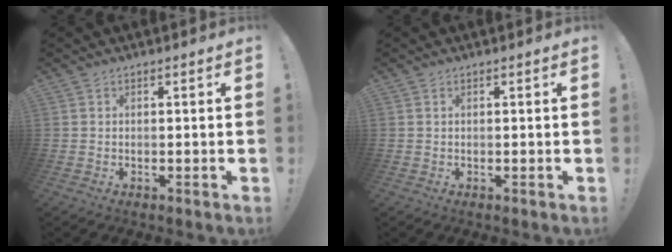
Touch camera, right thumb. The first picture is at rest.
{"total": 0.0}